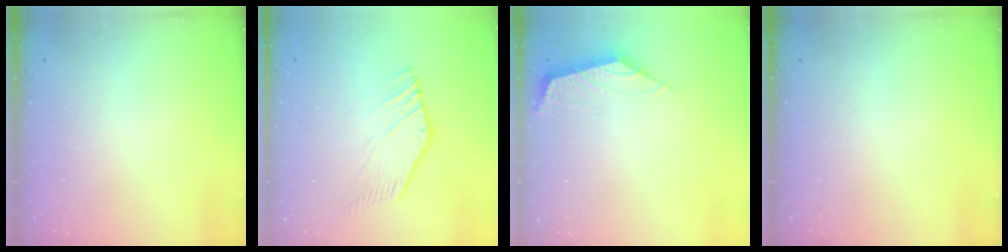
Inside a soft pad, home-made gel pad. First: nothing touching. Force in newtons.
{"total": 1.0, "press": 0.4, "slide": 0.9}
{"total": 2.9, "press": 2.8, "slide": 0.7}
{"total": 0.0}